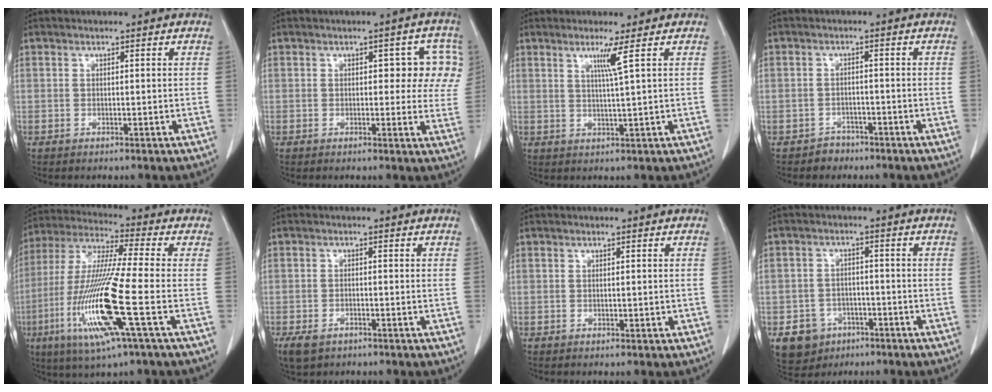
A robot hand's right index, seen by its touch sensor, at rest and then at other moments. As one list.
[{"total": 6.8, "force": [1.9, 3.5, 5.6], "torque": [-0.042, 0.021, 0.018]}, {"total": 3.3, "force": [1.5, -1.4, 2.6], "torque": [-0.052, -0.010, 0.033]}, {"total": 2.4, "force": [-1.7, 1.8, -0.3], "torque": [0.002, 0.009, -0.029]}, {"total": 17.0, "force": [-5.3, -0.1, 16.2], "torque": [-0.342, -0.021, -0.105]}, {"total": 3.9, "force": [-2.5, 2.2, 2.0], "torque": [-0.039, -0.006, -0.035]}, {"total": 0.6, "force": [0.1, 0.4, 0.4], "torque": [0.000, 0.001, 0.005]}, {"total": 6.3, "force": [-3.1, 5.2, 1.5], "torque": [-0.027, 0.007, -0.040]}]